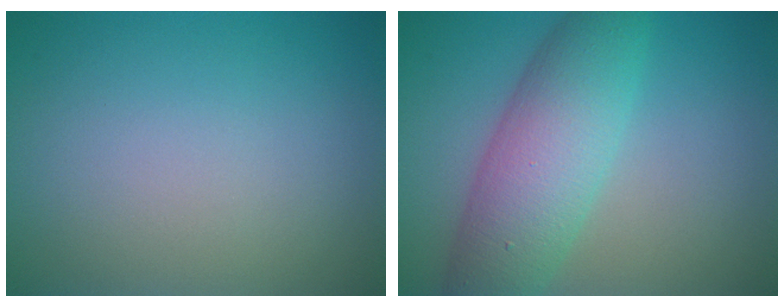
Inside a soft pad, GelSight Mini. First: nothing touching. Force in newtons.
{"total": 7.4, "press": 7.4, "slide": 0.2}